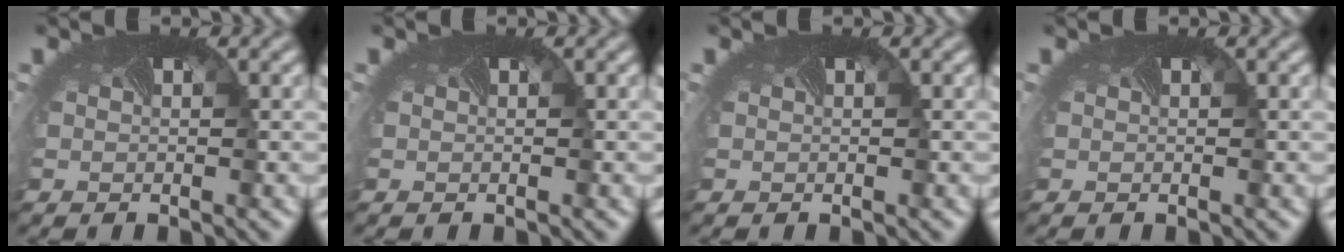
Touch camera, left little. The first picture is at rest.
{"total": 0.0}
{"total": 0.0}
{"total": 0.0}